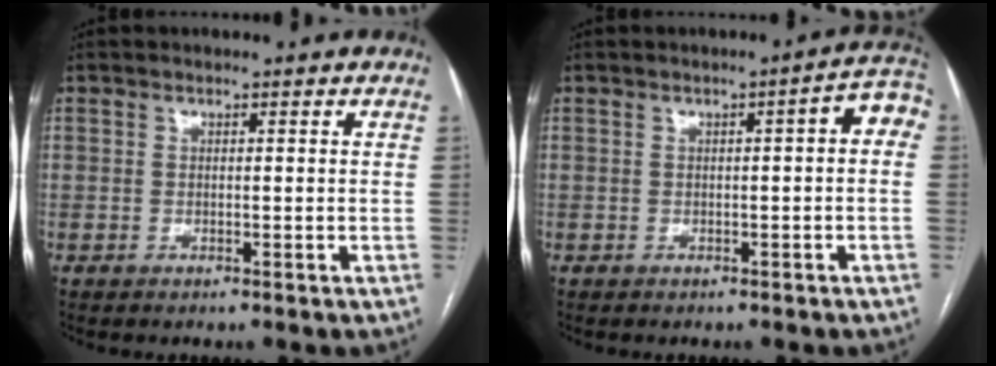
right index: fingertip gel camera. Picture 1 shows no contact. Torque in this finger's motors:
{"motor_torque": [0.56, 0.13, 0.16, 0.01]}